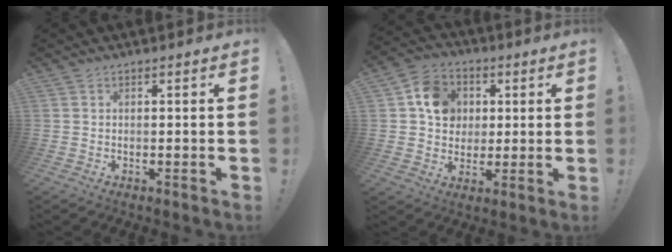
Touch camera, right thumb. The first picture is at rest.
{"total": 12.4, "force": [2.9, 10.8, 5.4], "torque": [-0.074, 0.004, 0.063]}